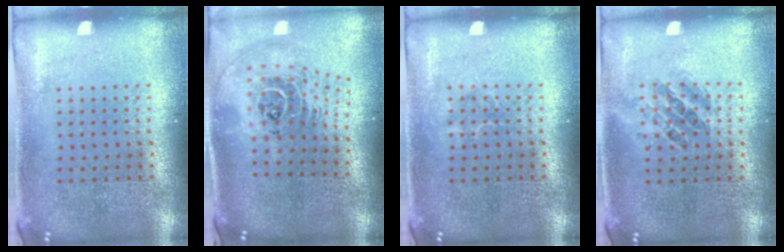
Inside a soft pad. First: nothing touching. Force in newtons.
{"total": 2.5, "press": 1.8, "slide": 1.6}
{"total": 0.9, "press": 0.8, "slide": 0.2}
{"total": 0.9, "press": 0.8, "slide": 0.4}